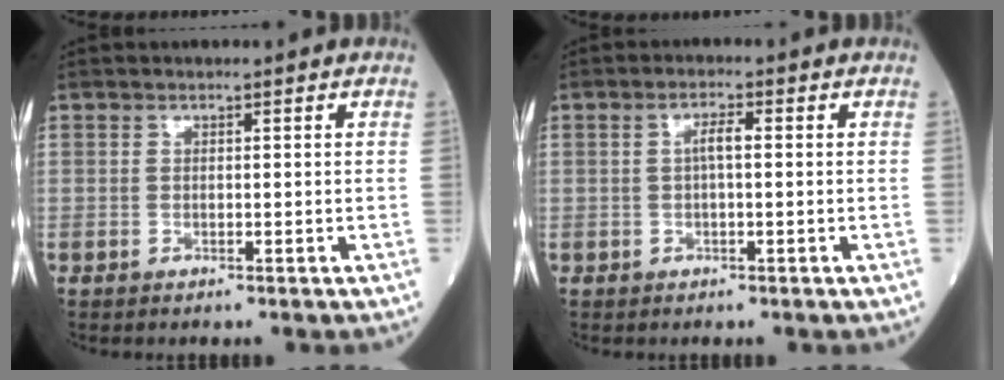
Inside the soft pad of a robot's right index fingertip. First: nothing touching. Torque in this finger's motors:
{"motor_torque": [0.32, -0.05, 0.23, 0.06]}